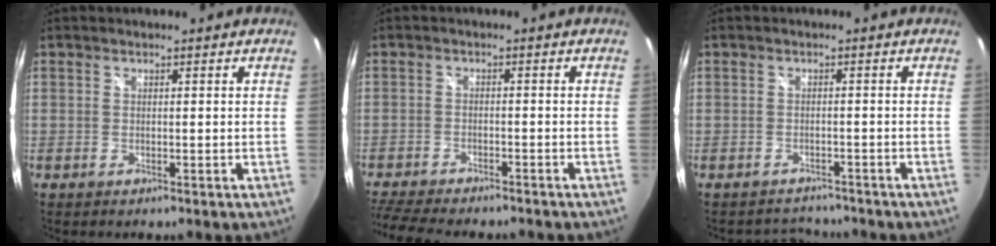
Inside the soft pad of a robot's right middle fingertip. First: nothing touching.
{"total": 11.6, "force": [-10.2, 2.6, 5.0], "torque": [-0.122, -0.022, -0.167]}
{"total": 2.7, "force": [-2.4, 0.8, -0.7], "torque": [0.009, 0.015, -0.041]}